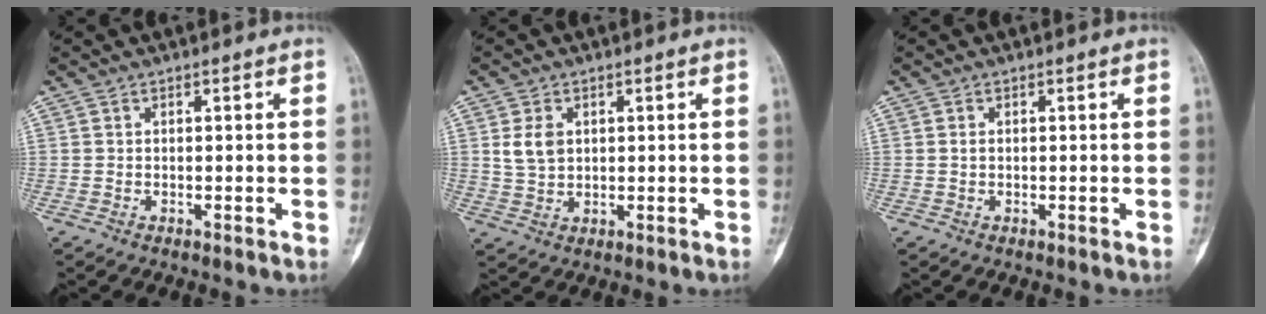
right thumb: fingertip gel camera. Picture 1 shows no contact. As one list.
[{"total": 4.6, "force": [1.2, 3.3, 3.0], "torque": [-0.048, -0.003, 0.031]}, {"total": 0.7, "force": [0.0, 0.4, 0.5], "torque": [-0.005, 0.001, -0.002]}]